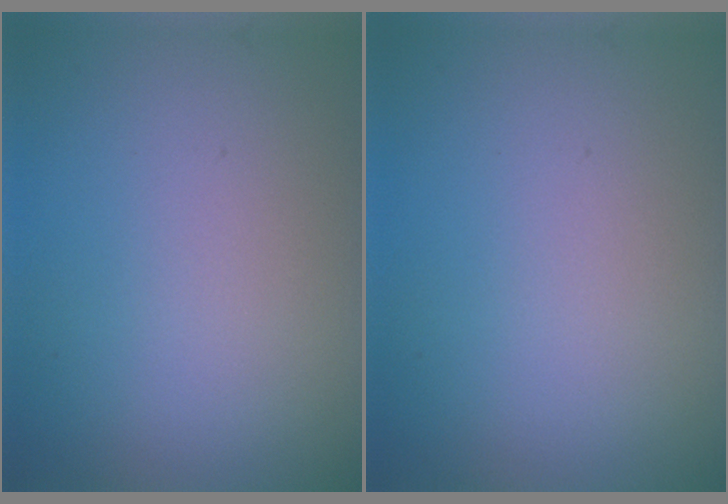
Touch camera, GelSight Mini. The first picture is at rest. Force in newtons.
{"total": 0.0}